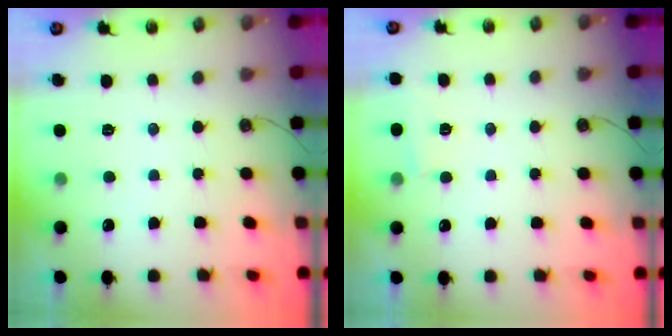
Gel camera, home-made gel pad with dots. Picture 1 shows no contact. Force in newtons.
{"total": 2.1, "press": 2.1, "slide": 0.4}